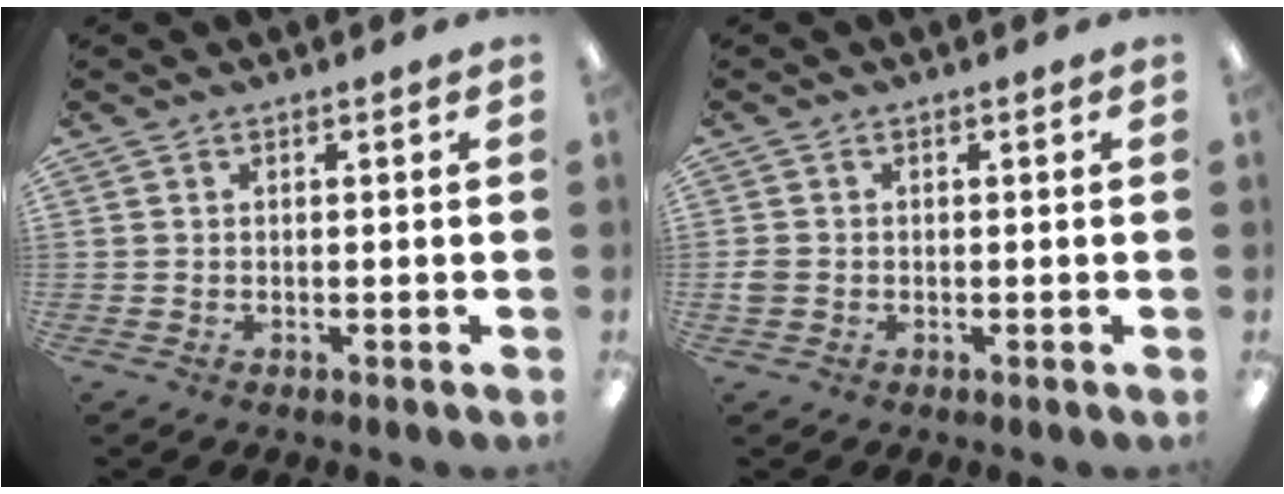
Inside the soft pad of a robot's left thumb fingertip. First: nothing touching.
{"total": 2.0, "force": [-0.3, 1.8, 0.8], "torque": [-0.012, 0.004, -0.006]}